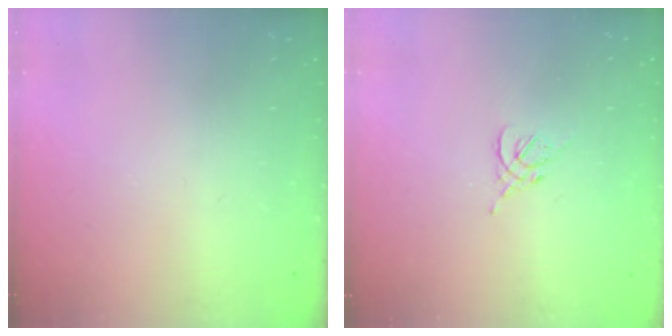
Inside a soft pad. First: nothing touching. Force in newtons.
{"total": 1.2, "press": 1.1, "slide": 0.5}